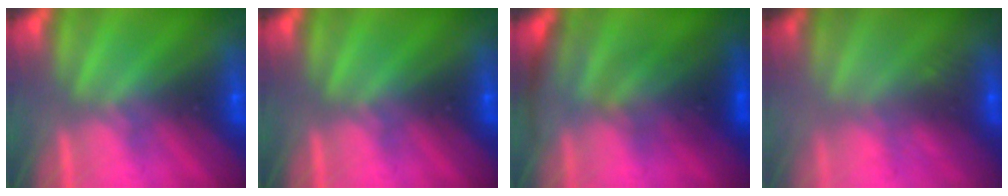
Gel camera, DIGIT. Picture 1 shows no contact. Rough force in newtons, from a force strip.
{"total": 0.0}
{"total": 2.4}
{"total": 3.2}